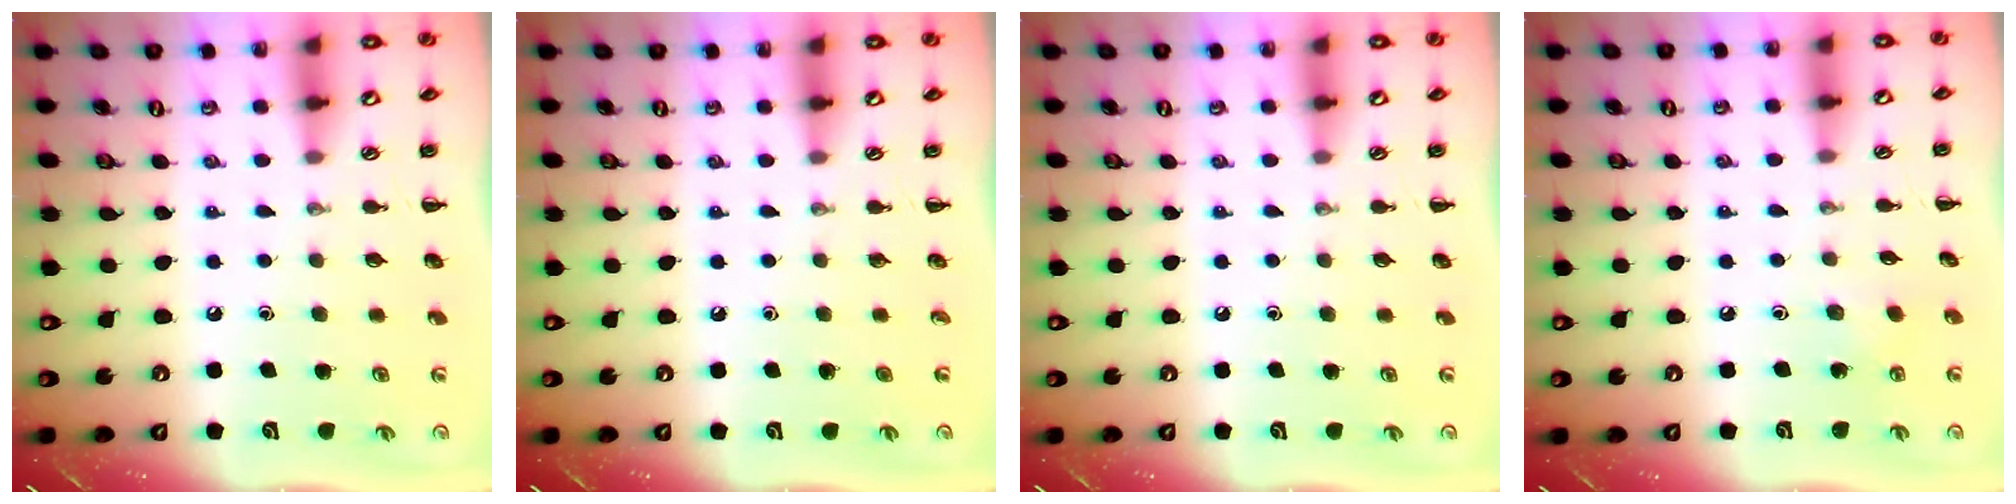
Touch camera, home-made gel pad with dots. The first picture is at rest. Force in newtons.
{"total": 0.0}
{"total": 0.0}
{"total": 2.9, "press": 2.8, "slide": 0.9}